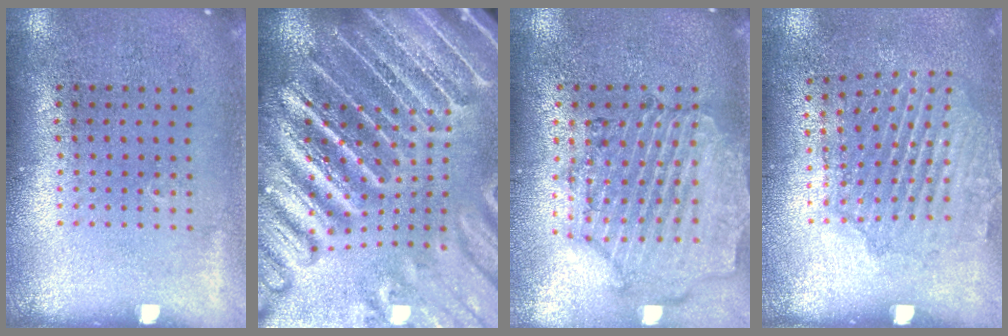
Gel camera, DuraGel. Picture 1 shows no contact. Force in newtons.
{"total": 5.8, "press": 5.0, "slide": 2.9}
{"total": 1.5, "press": 1.5, "slide": 0.3}
{"total": 1.6, "press": 1.4, "slide": 0.7}